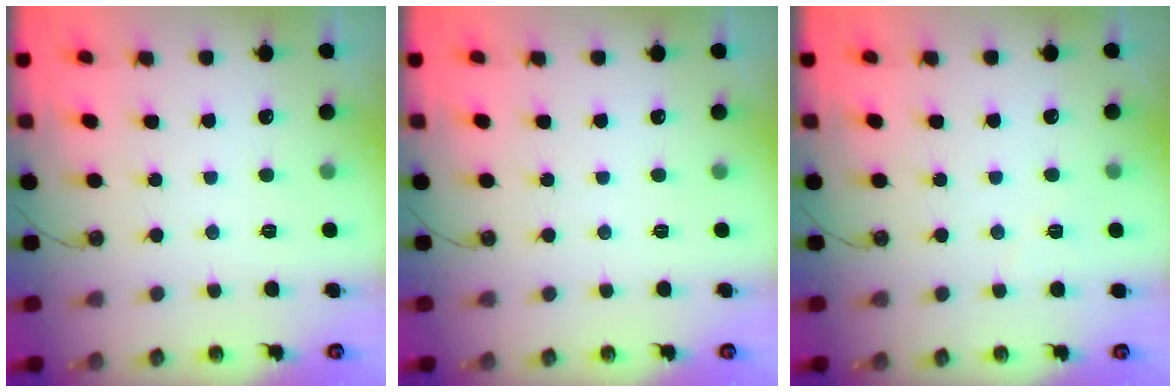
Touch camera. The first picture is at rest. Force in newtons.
{"total": 0.0}
{"total": 3.3, "press": 3.2, "slide": 0.6}